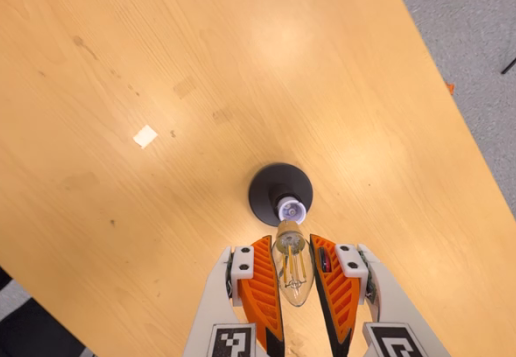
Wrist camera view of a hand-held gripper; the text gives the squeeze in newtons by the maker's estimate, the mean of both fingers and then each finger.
{"total": 13.3, "left": 13.8, "right": 12.9}